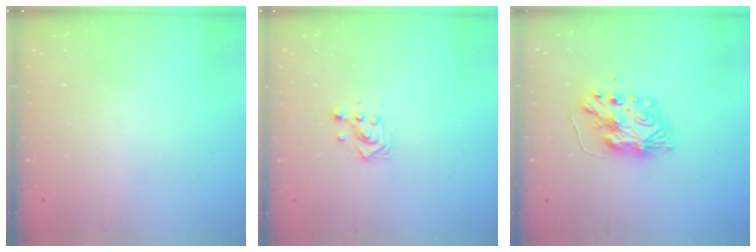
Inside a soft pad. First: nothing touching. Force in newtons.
{"total": 2.9, "press": 2.9, "slide": 0.1}
{"total": 9.1, "press": 9.0, "slide": 0.9}